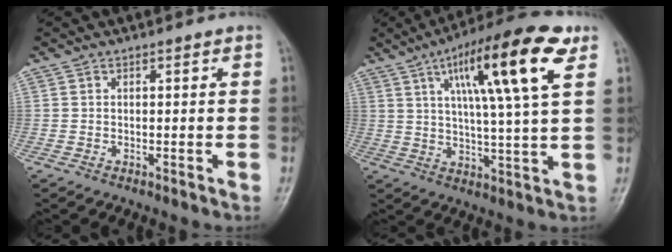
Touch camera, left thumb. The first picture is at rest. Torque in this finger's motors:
{"motor_torque": [0.63, 0.94, 1.94, -0.83, 0.22]}